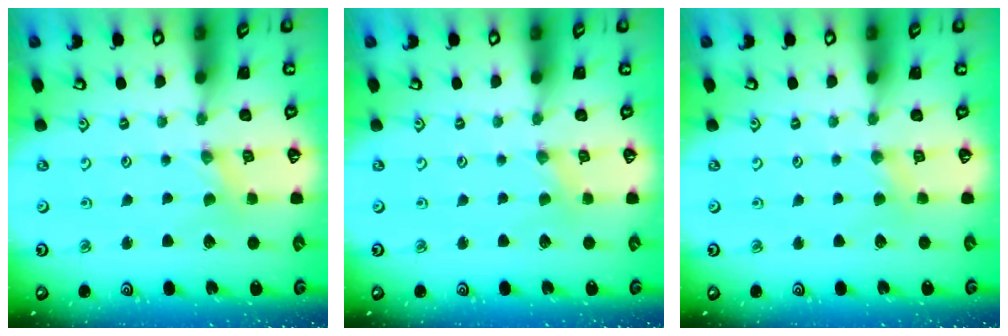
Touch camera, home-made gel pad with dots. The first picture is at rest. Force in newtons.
{"total": 1.4, "press": 1.4, "slide": 0.3}
{"total": 1.6, "press": 1.6, "slide": 0.4}